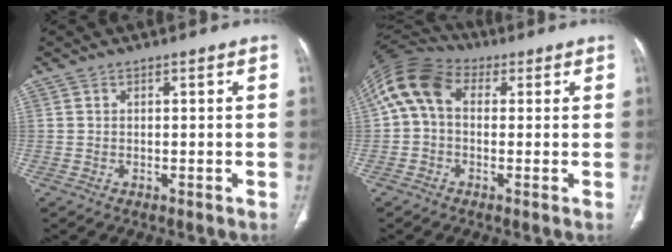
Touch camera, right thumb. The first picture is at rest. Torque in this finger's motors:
{"motor_torque": [0.62, 0.62, 0.44, -0.23, 0.13]}